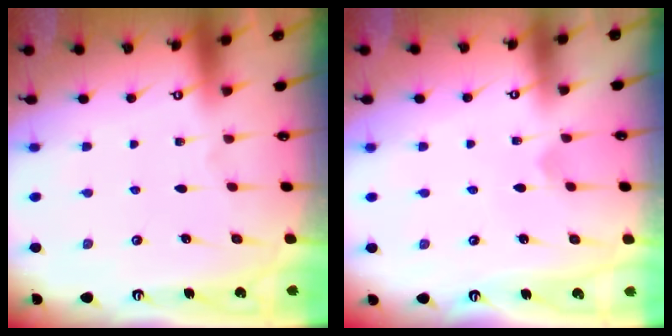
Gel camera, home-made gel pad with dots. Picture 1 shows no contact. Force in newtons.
{"total": 2.5, "press": 2.5, "slide": 0.1}